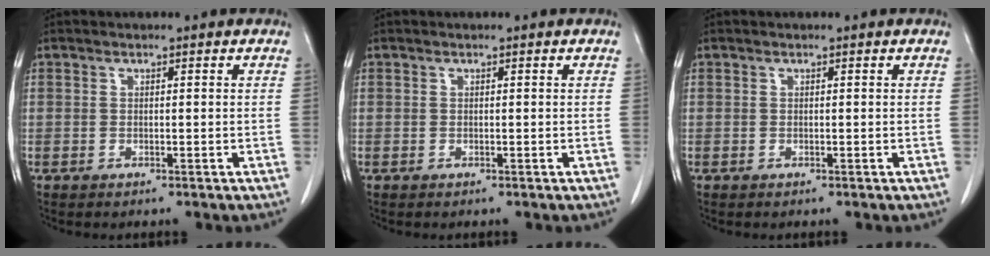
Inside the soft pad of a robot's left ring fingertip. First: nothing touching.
{"total": 0.0}
{"total": 0.0}